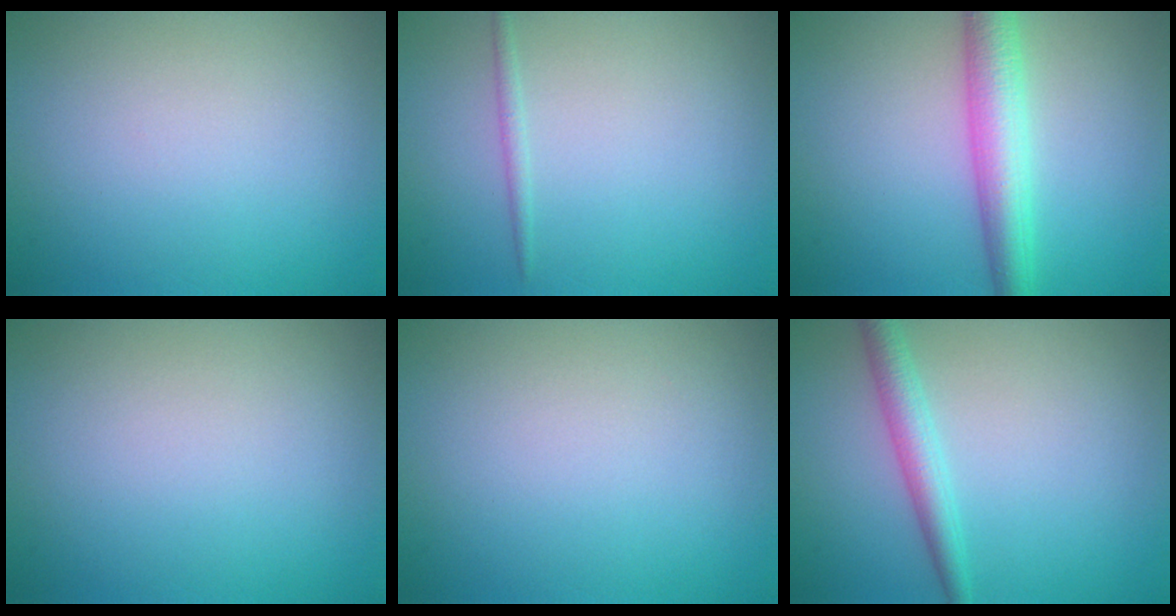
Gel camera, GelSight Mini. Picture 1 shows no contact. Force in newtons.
{"total": 0.7, "press": 0.7, "slide": 0.0}
{"total": 4.9, "press": 4.9, "slide": 0.1}
{"total": 0.0}
{"total": 0.0}
{"total": 2.7, "press": 2.7, "slide": 0.1}